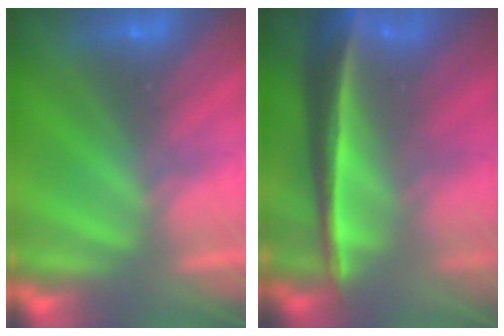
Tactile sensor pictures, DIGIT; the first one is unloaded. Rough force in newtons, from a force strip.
{"total": 7.3}